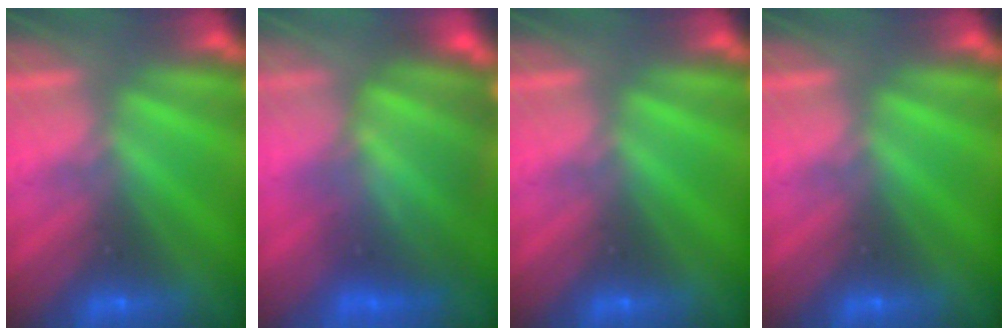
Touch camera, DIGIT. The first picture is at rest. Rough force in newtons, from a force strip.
{"total": 7.7}
{"total": 0.0}
{"total": 0.0}